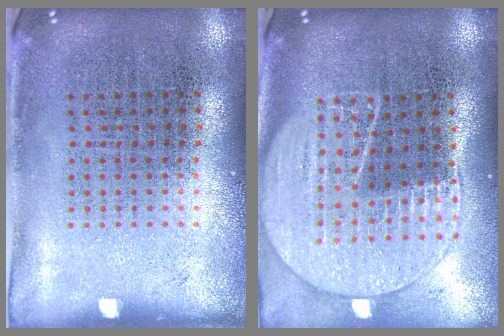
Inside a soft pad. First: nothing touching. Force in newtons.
{"total": 2.0, "press": 1.8, "slide": 0.9}